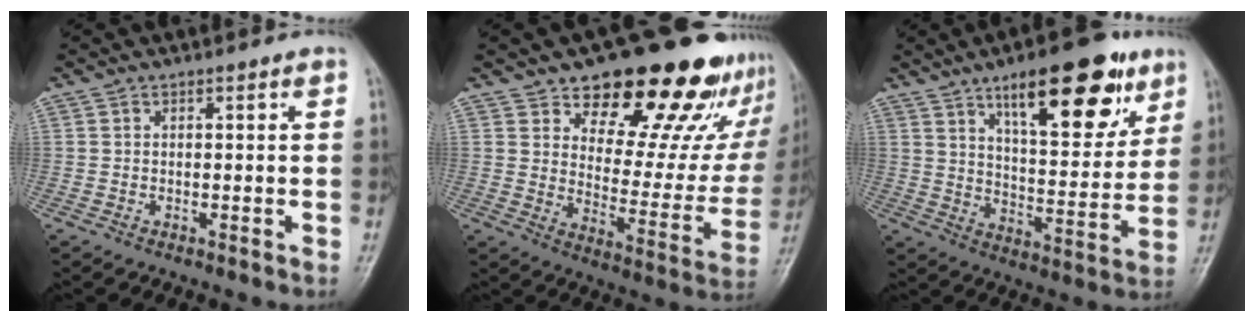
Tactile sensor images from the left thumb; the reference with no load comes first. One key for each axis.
{"total": 24.7, "fx": 18.3, "fy": 10.8, "fz": 12.5, "tx": -0.112, "ty": -0.104, "tz": 0.245}
{"total": 20.5, "fx": 11.5, "fy": 7.6, "fz": 15.1, "tx": -0.175, "ty": -0.047, "tz": 0.177}